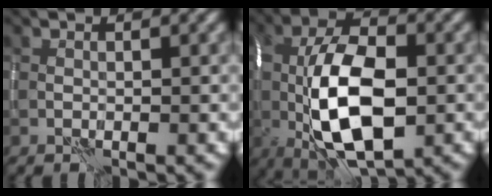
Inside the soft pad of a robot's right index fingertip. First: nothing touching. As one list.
[{"total": 11.5, "force": [-2.1, 5.3, 9.9], "torque": [-0.172, 0.008, -0.042]}]